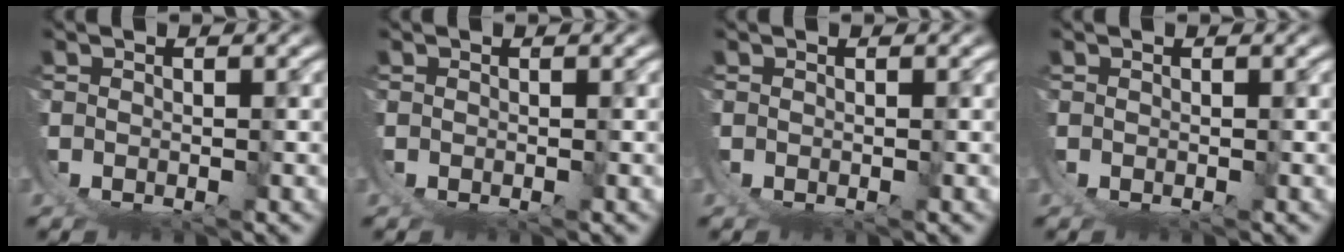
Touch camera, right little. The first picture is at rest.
{"total": 0.0}
{"total": 0.0}
{"total": 0.0}